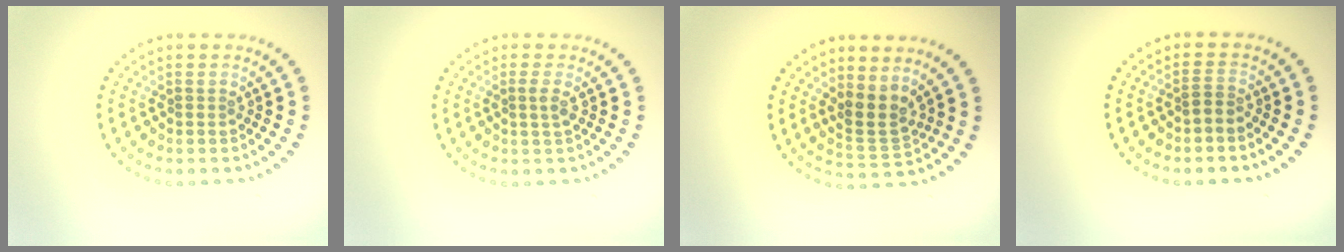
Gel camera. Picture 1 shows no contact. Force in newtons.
{"total": 1.1, "press": 0.9, "slide": 0.6}
{"total": 2.8, "press": 2.1, "slide": 1.8}
{"total": 1.3, "press": 0.9, "slide": 0.9}